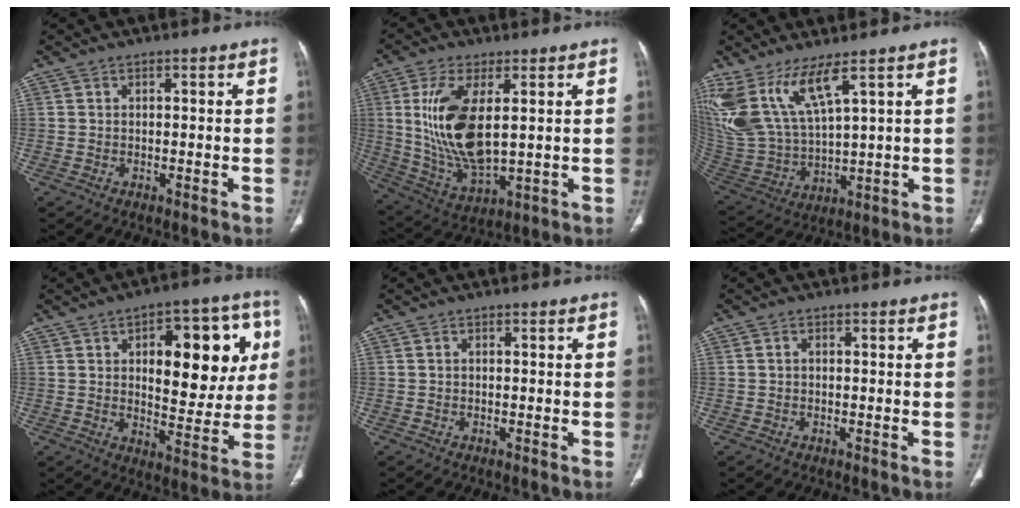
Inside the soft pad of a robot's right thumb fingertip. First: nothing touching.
{"total": 15.7, "force": [2.8, 6.8, 13.8], "torque": [-0.284, -0.023, 0.069]}
{"total": 14.2, "force": [8.6, 4.1, 10.5], "torque": [-0.233, -0.042, 0.197]}
{"total": 20.0, "force": [5.0, 9.6, 16.8], "torque": [-0.166, -0.003, 0.068]}
{"total": 0.0}
{"total": 0.7, "force": [0.0, 0.6, 0.4], "torque": [-0.008, 0.007, -0.001]}